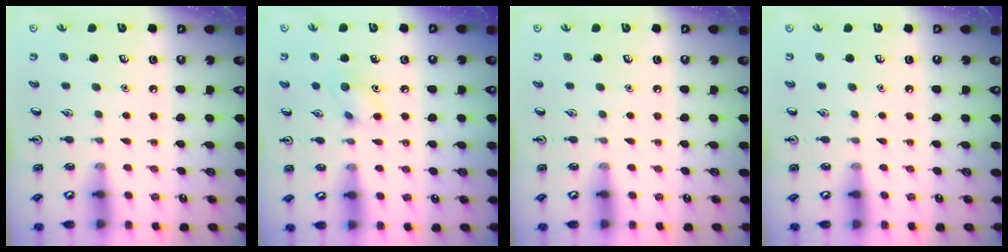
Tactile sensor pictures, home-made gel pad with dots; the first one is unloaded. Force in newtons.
{"total": 6.8, "press": 6.7, "slide": 1.4}
{"total": 0.0}
{"total": 0.0}